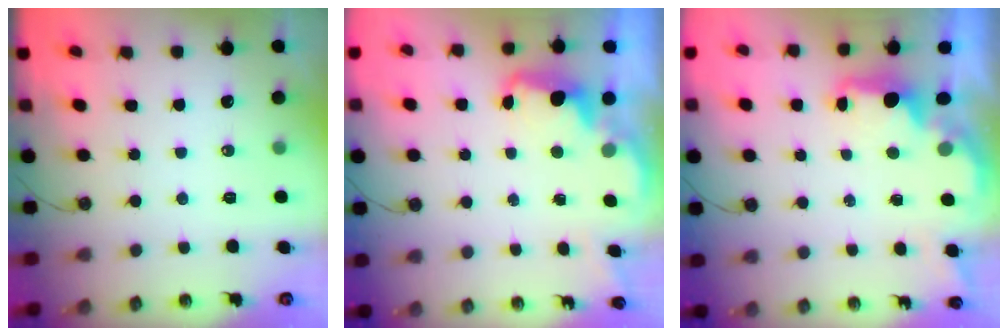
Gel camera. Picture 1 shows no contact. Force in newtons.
{"total": 2.5, "press": 2.5, "slide": 0.5}
{"total": 1.8, "press": 1.7, "slide": 0.5}